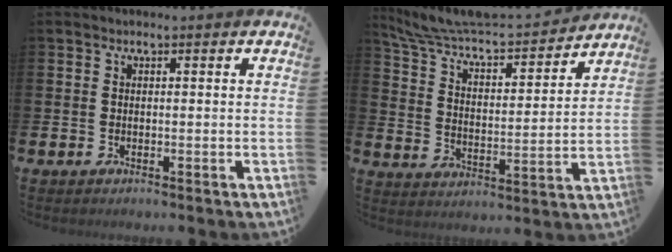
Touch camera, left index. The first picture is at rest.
{"total": 7.7, "force": [7.3, 1.8, 1.8], "torque": [-0.073, -0.057, 0.122]}